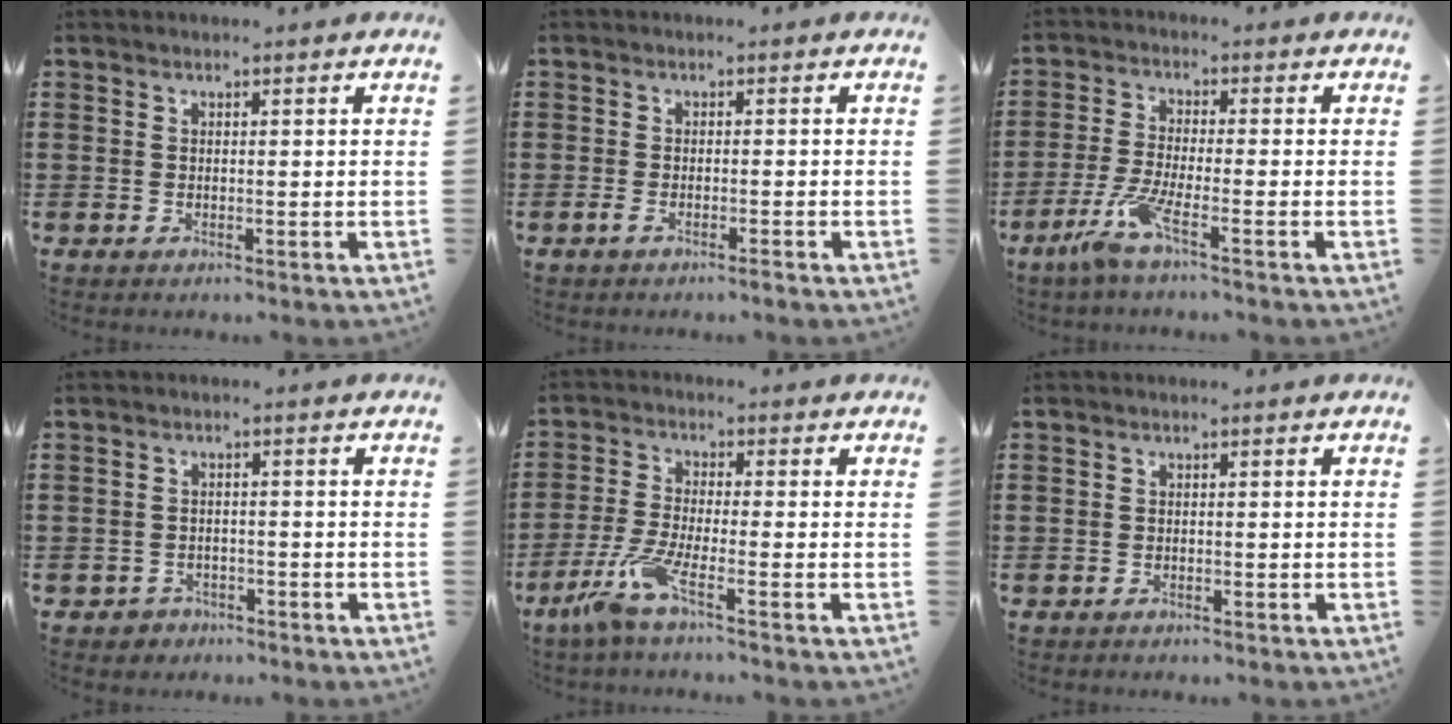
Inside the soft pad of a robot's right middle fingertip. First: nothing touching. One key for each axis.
{"total": 1.3, "fx": -0.9, "fy": 0.1, "fz": 0.9, "tx": -0.017, "ty": -0.002, "tz": -0.017}
{"total": 5.6, "fx": -3.3, "fy": 0.2, "fz": 4.5, "tx": -0.110, "ty": -0.017, "tz": -0.067}
{"total": 1.8, "fx": -1.6, "fy": 0.7, "fz": -0.1, "tx": -0.006, "ty": -0.001, "tz": -0.036}
{"total": 5.9, "fx": -3.7, "fy": 0.5, "fz": 4.6, "tx": -0.109, "ty": -0.017, "tz": -0.075}
{"total": 0.7, "fx": -0.6, "fy": 0.2, "fz": -0.1, "tx": 0.000, "ty": 0.000, "tz": -0.013}